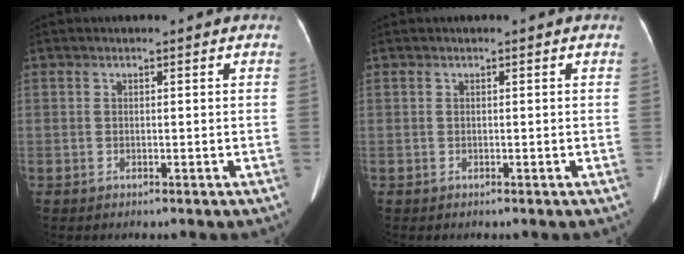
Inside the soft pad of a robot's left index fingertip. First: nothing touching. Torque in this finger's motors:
{"motor_torque": [-0.01, 0.01, 0.00, 0.00]}